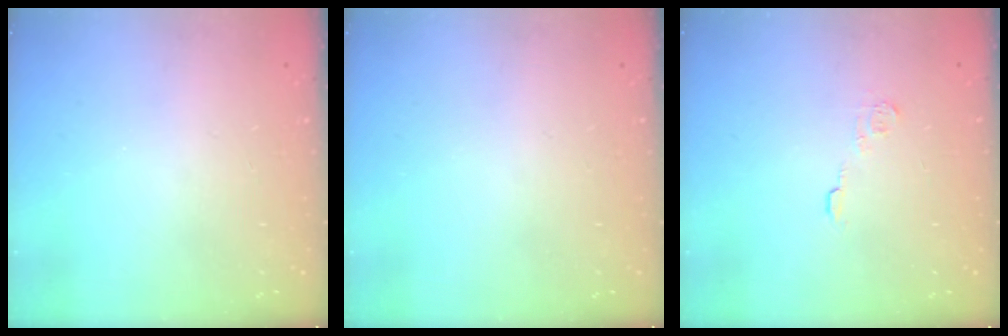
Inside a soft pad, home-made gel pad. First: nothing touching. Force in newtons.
{"total": 0.0}
{"total": 4.7, "press": 4.6, "slide": 0.4}